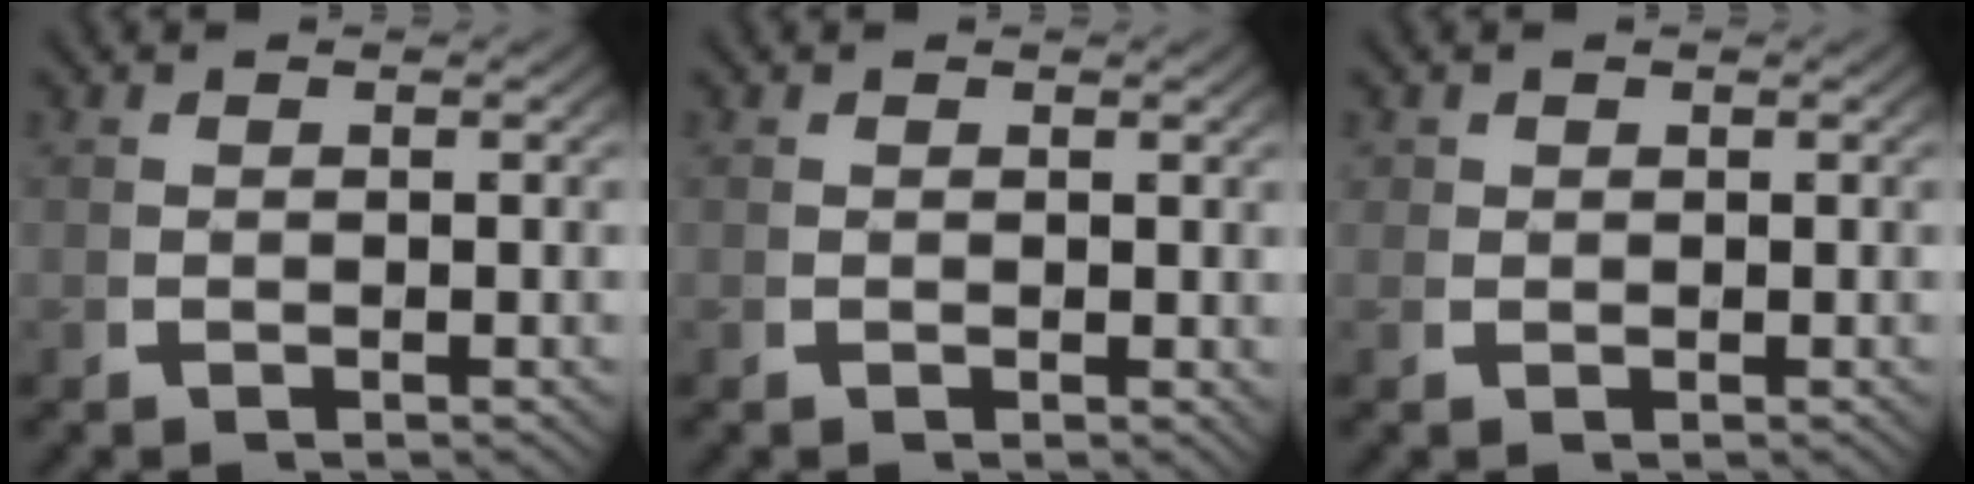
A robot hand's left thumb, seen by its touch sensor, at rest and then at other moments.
{"total": 0.6, "force": [0.4, 0.3, 0.3], "torque": [-0.001, -0.003, 0.007]}
{"total": 1.0, "force": [0.6, 0.8, 0.2], "torque": [-0.004, -0.008, 0.015]}